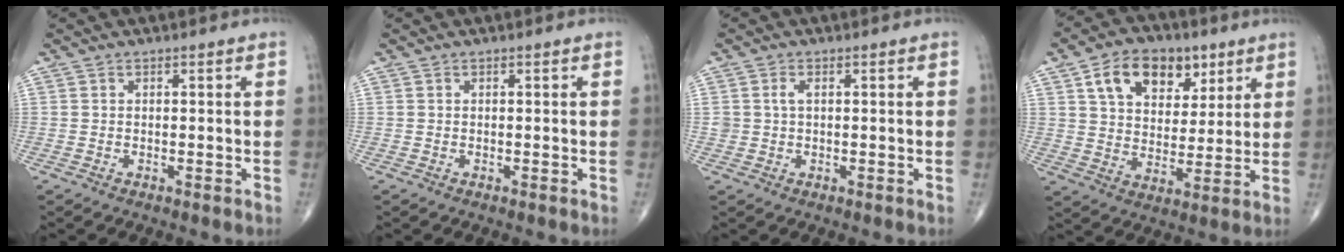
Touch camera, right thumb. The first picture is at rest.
{"total": 0.0}
{"total": 2.8, "force": [0.8, 1.7, 2.0], "torque": [-0.039, 0.002, 0.018]}
{"total": 14.5, "force": [6.7, 9.5, 8.5], "torque": [-0.101, -0.018, 0.117]}